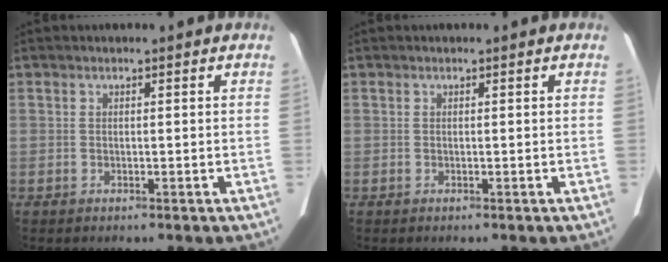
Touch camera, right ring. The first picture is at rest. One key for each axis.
{"total": 0.0}